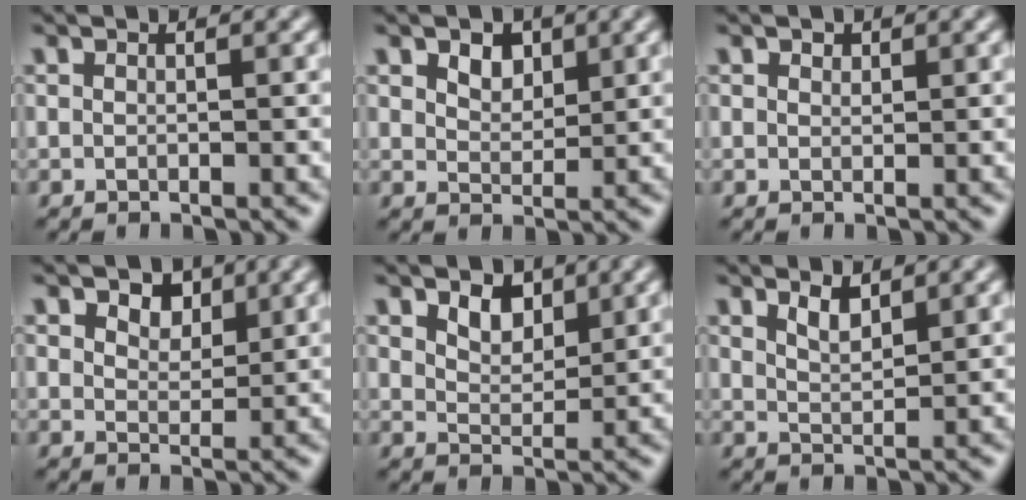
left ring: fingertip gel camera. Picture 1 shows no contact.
{"total": 2.2, "force": [1.3, 1.4, 1.2], "torque": [-0.022, -0.002, 0.021]}
{"total": 0.8, "force": [0.6, 0.4, 0.2], "torque": [-0.004, -0.001, 0.011]}
{"total": 3.1, "force": [1.8, 1.8, 1.6], "torque": [-0.030, 0.001, 0.019]}
{"total": 2.7, "force": [1.7, 1.5, 1.4], "torque": [-0.031, -0.004, 0.029]}
{"total": 1.9, "force": [1.4, 0.6, 1.2], "torque": [-0.023, -0.003, 0.029]}